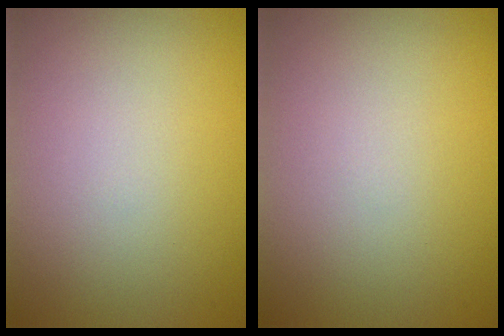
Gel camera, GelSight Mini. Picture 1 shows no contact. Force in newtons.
{"total": 0.0}